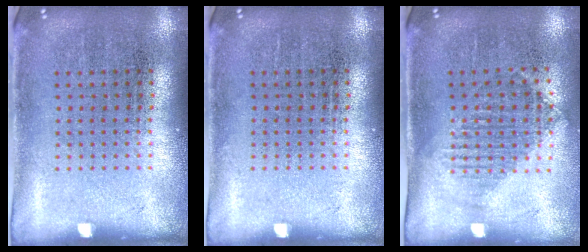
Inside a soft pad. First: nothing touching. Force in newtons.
{"total": 0.0}
{"total": 1.2, "press": 1.1, "slide": 0.5}